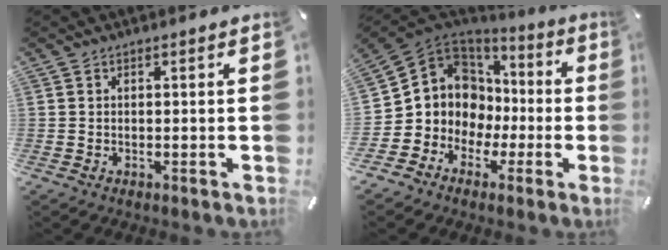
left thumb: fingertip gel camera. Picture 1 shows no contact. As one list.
[{"total": 10.1, "force": [-0.4, 10.0, 1.2], "torque": [-0.056, -0.023, 0.006]}]